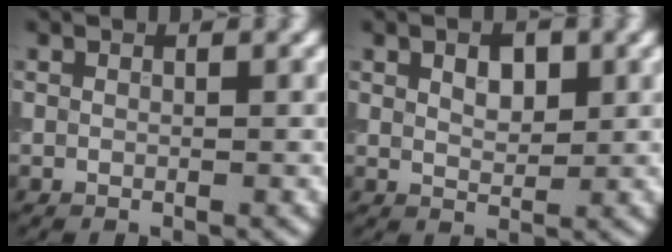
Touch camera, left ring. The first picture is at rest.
{"total": 2.4, "force": [1.0, 1.3, 1.8], "torque": [-0.028, 0.002, 0.018]}